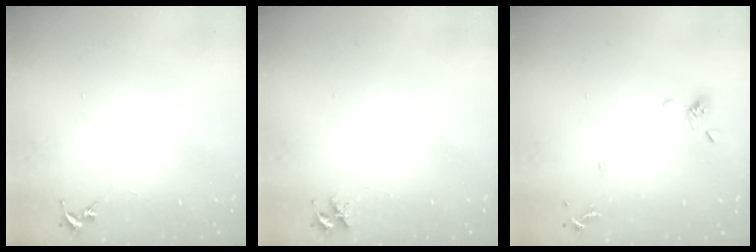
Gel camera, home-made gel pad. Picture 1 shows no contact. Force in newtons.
{"total": 3.6, "press": 3.6, "slide": 0.5}
{"total": 7.3, "press": 7.0, "slide": 2.0}